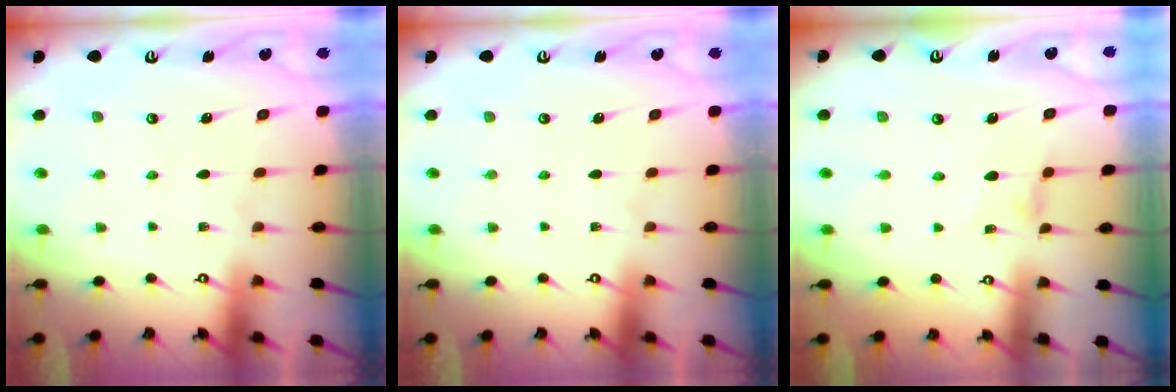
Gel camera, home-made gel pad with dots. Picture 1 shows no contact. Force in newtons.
{"total": 0.0}
{"total": 1.5, "press": 1.4, "slide": 0.3}